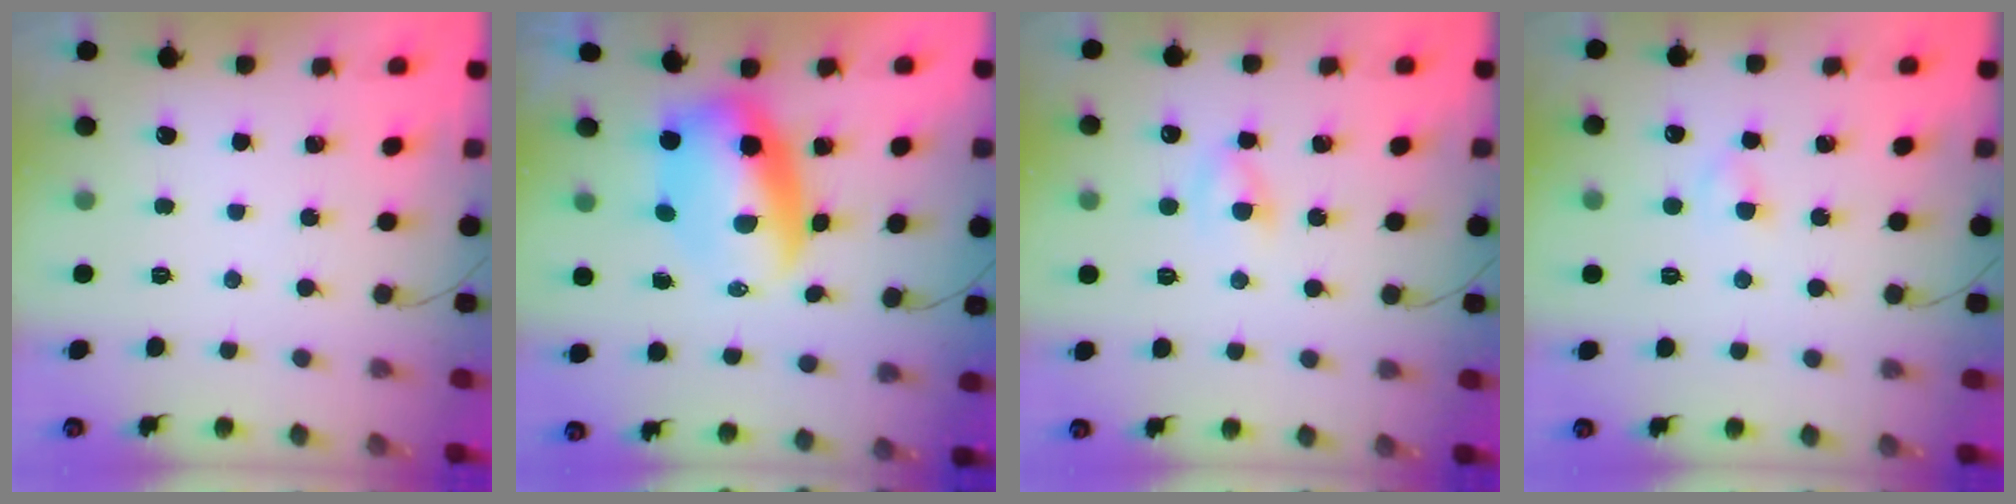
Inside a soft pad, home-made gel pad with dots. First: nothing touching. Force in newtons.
{"total": 9.1, "press": 8.8, "slide": 2.4}
{"total": 2.7, "press": 2.4, "slide": 1.2}
{"total": 2.6, "press": 2.3, "slide": 1.2}